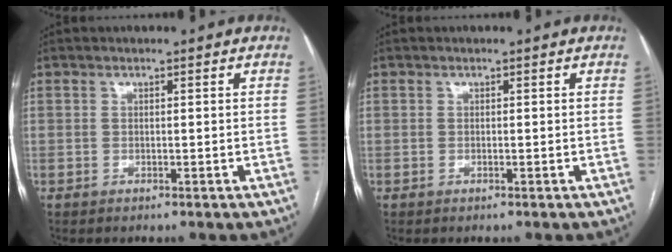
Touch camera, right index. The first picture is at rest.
{"total": 0.0}